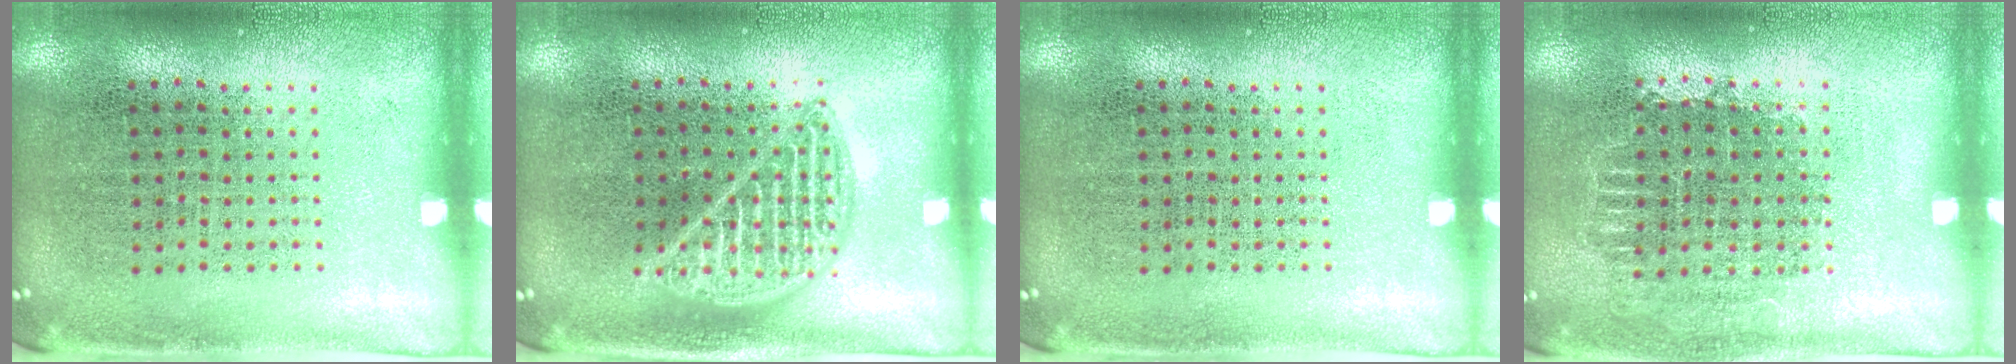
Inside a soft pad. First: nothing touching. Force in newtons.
{"total": 2.3, "press": 2.3, "slide": 0.2}
{"total": 0.0}
{"total": 0.7, "press": 0.7, "slide": 0.3}